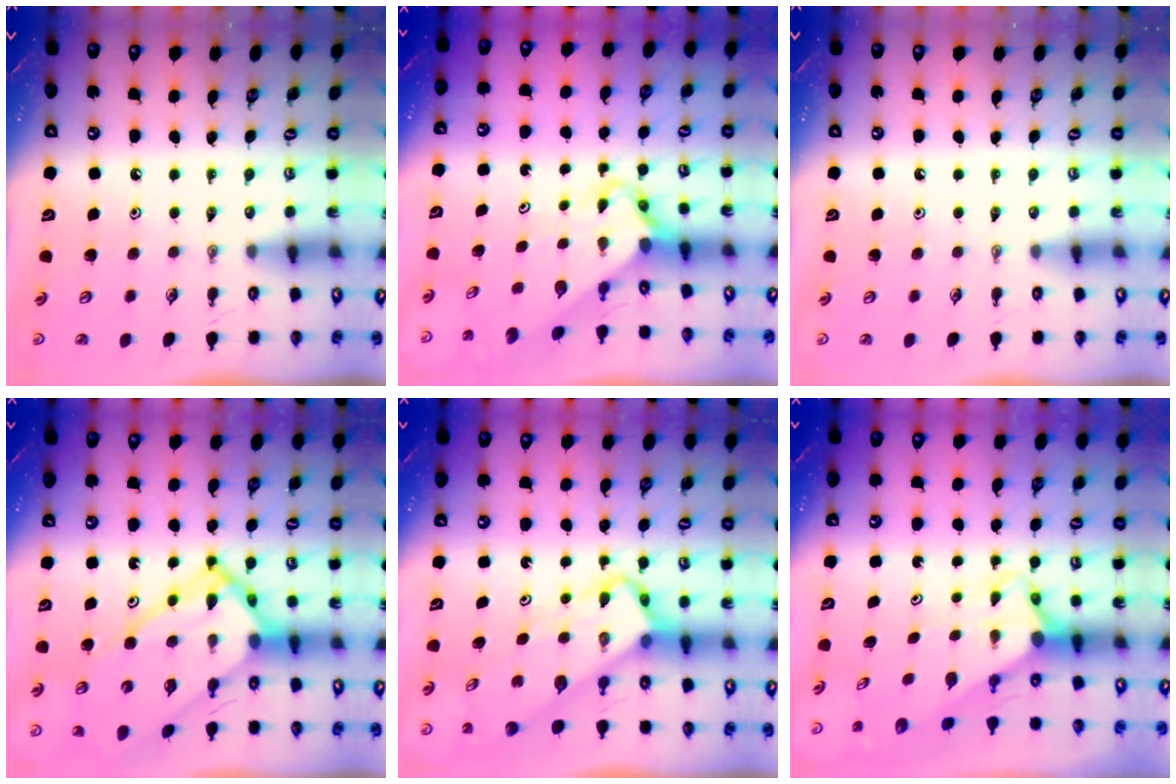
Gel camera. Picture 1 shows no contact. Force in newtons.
{"total": 2.8, "press": 2.8, "slide": 0.2}
{"total": 0.0}
{"total": 17.8, "press": 17.7, "slide": 1.7}
{"total": 5.4, "press": 5.4, "slide": 0.5}
{"total": 3.0, "press": 3.0, "slide": 0.2}